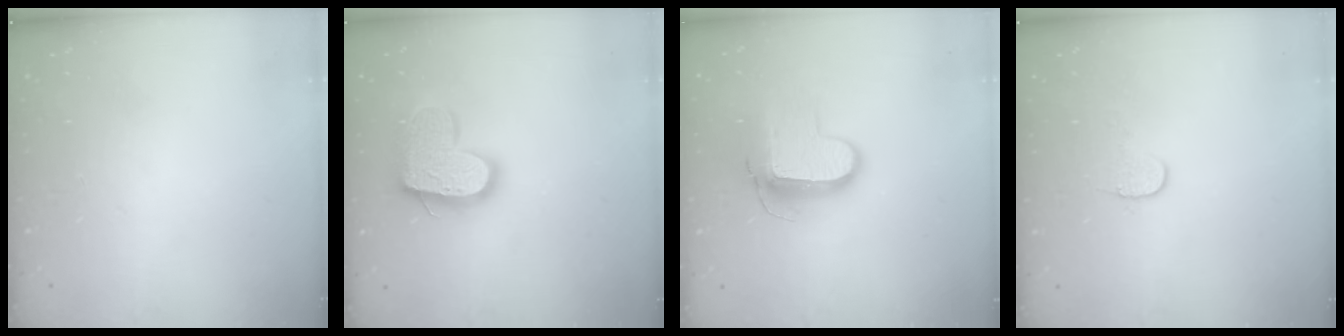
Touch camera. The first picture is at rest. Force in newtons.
{"total": 15.1, "press": 15.0, "slide": 1.0}
{"total": 11.1, "press": 11.1, "slide": 1.0}
{"total": 5.7, "press": 5.7, "slide": 0.5}